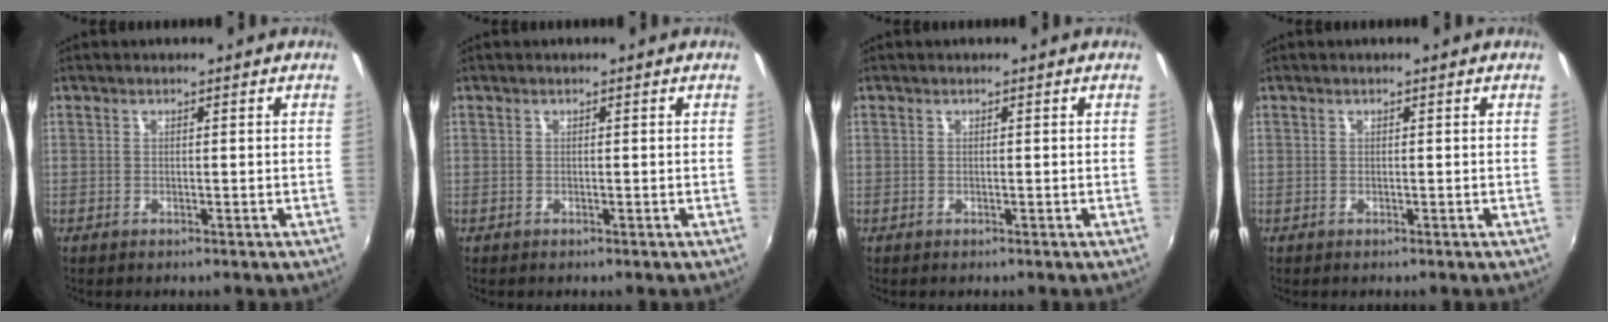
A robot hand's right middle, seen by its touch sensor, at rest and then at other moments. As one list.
[{"total": 0.0}, {"total": 0.0}, {"total": 0.0}]